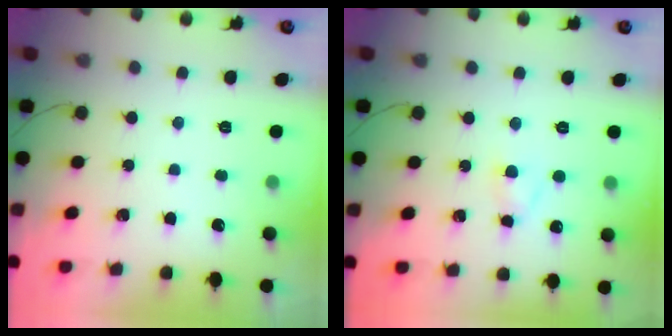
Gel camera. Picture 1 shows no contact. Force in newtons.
{"total": 2.8, "press": 2.6, "slide": 1.1}